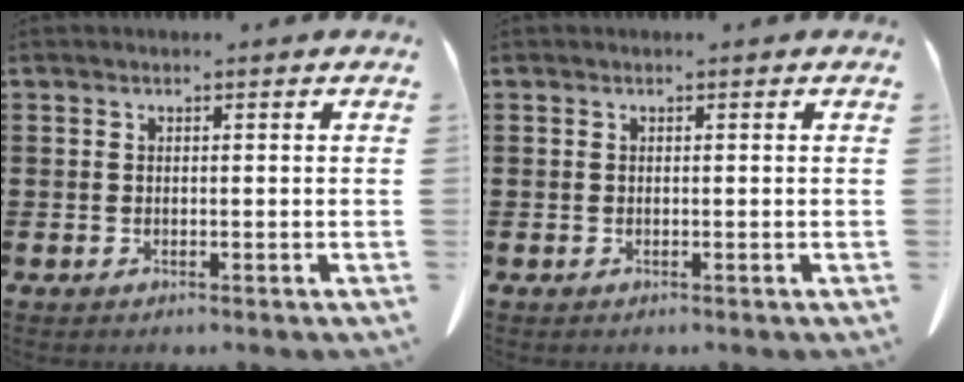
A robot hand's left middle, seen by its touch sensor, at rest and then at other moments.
{"total": 0.0}